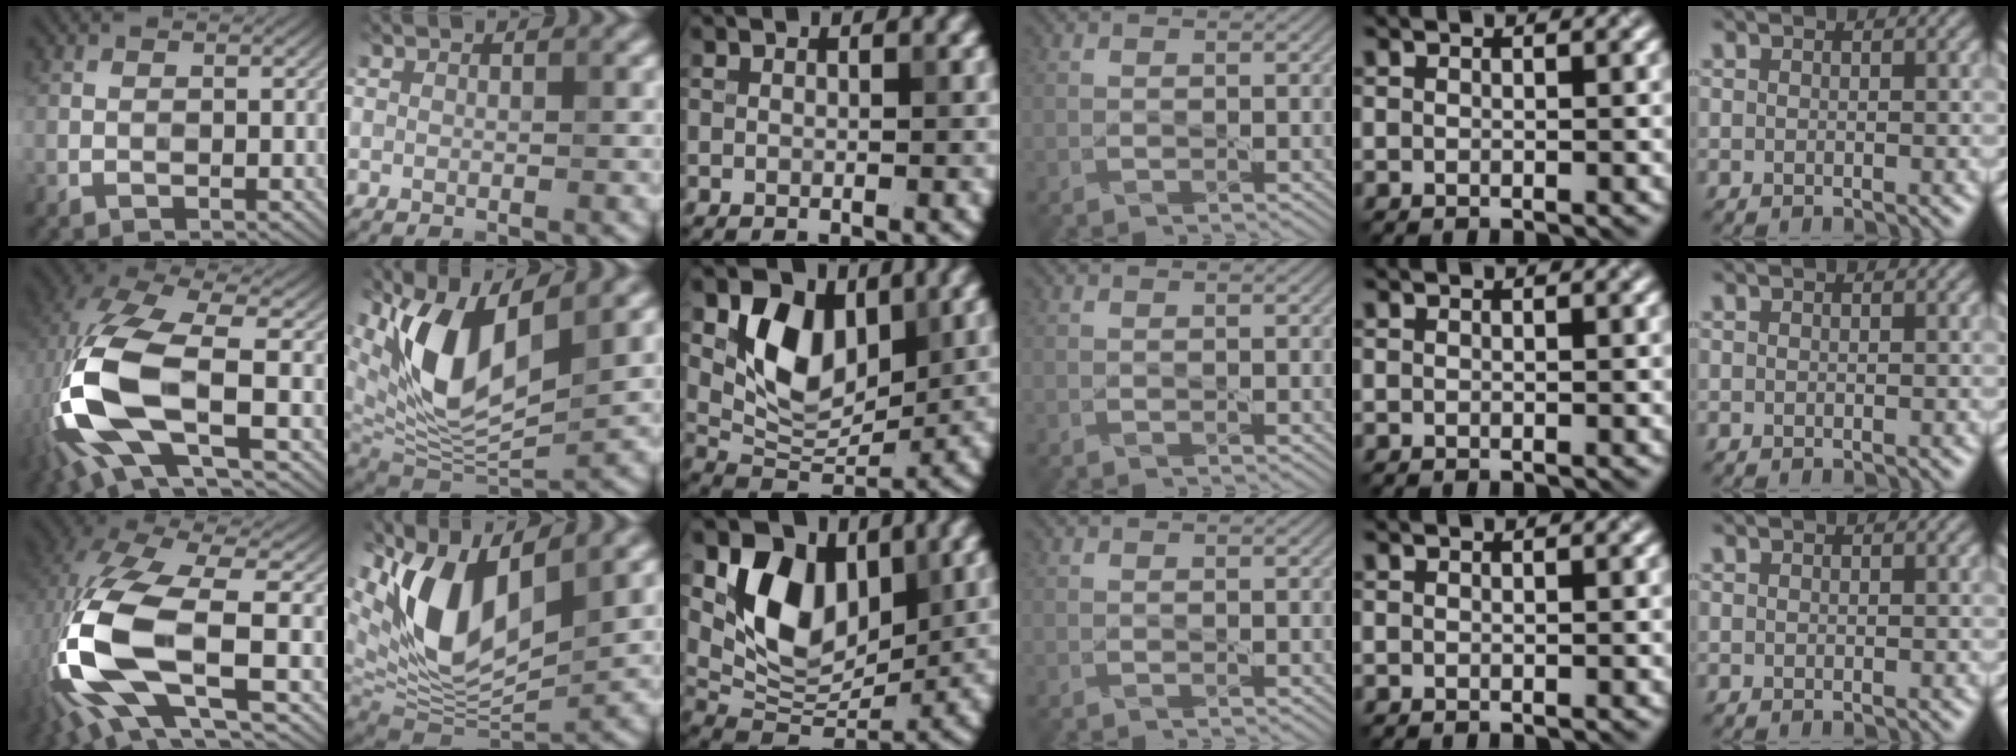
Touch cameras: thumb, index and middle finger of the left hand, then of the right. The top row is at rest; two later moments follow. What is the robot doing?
{"motion": "lift_and_place", "object": "knife"}